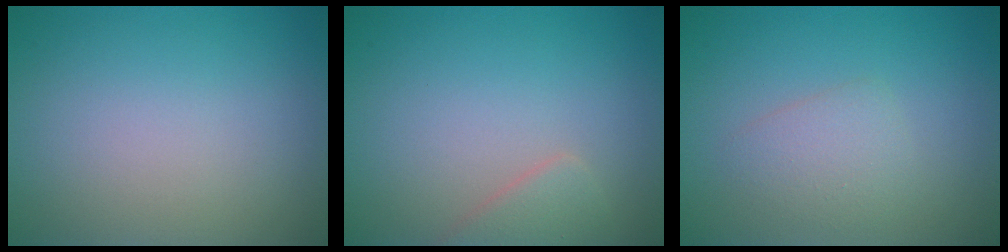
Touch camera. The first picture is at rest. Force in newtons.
{"total": 1.8, "press": 1.8, "slide": 0.1}
{"total": 2.1, "press": 2.1, "slide": 0.1}